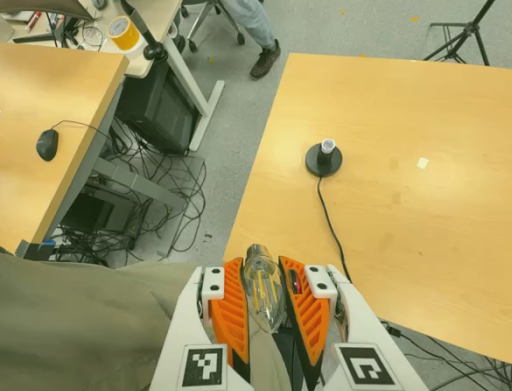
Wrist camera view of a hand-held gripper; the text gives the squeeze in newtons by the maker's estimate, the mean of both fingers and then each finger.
{"total": 21.8, "left": 23.5, "right": 20.0}